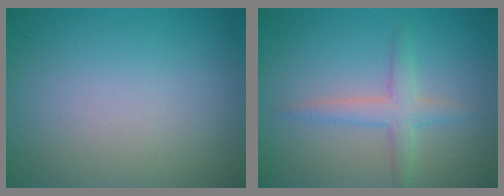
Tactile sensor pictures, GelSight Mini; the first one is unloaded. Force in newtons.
{"total": 2.4, "press": 2.4, "slide": 0.1}